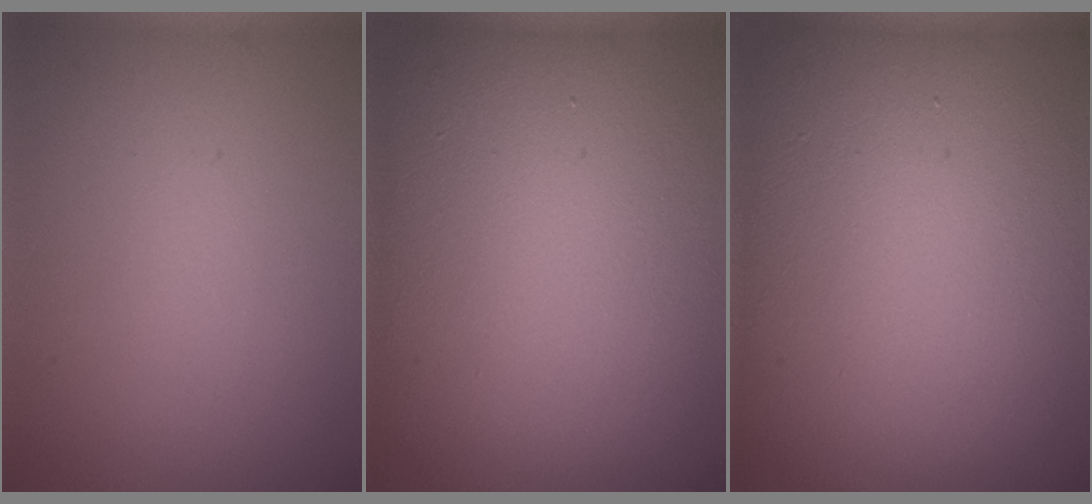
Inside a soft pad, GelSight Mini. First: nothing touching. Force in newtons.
{"total": 20.3, "press": 20.3, "slide": 1.2}
{"total": 23.5, "press": 23.4, "slide": 1.6}